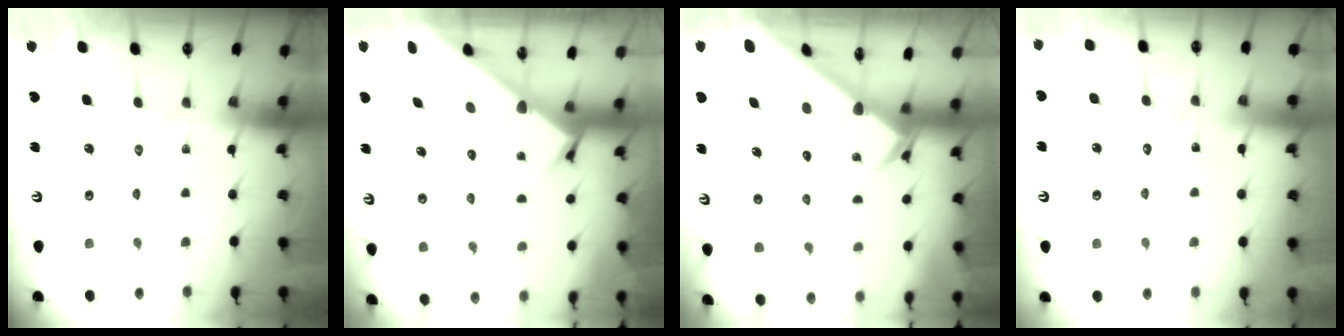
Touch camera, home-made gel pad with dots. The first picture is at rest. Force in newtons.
{"total": 3.3, "press": 3.3, "slide": 0.2}
{"total": 3.0, "press": 3.0, "slide": 0.2}
{"total": 5.1, "press": 5.1, "slide": 0.4}